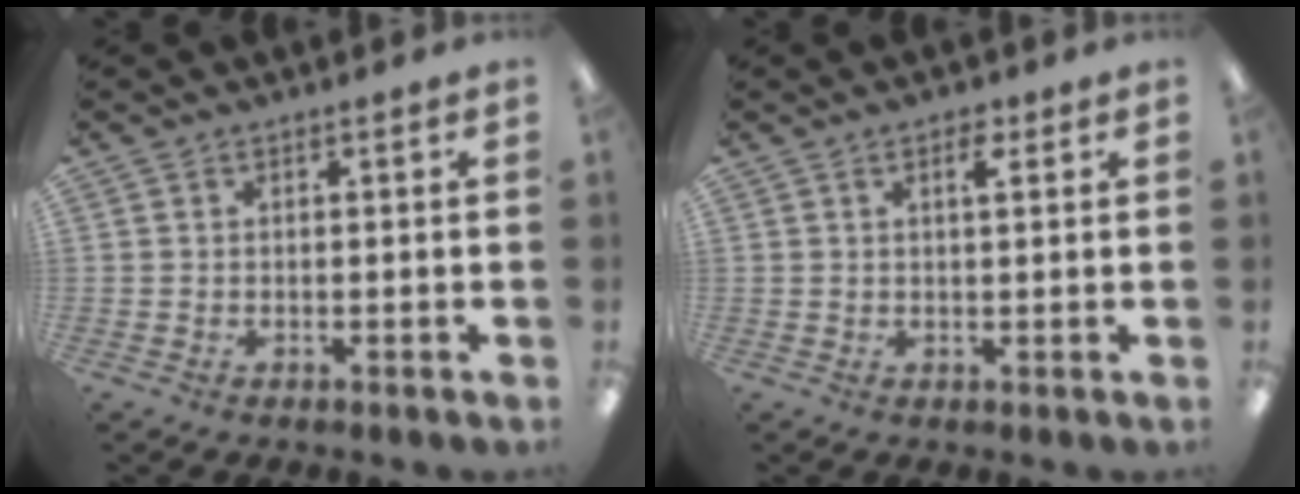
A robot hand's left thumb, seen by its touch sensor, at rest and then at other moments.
{"total": 3.2, "force": [1.8, 1.1, 2.3], "torque": [-0.028, -0.005, 0.025]}